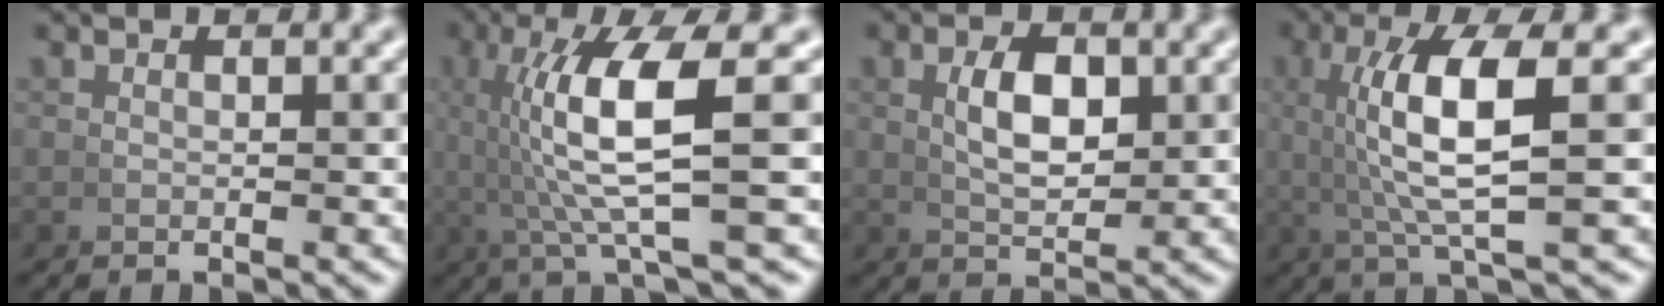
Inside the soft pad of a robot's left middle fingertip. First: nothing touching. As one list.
[{"total": 7.7, "force": [0.9, 1.3, 7.5], "torque": [-0.144, 0.004, 0.019]}, {"total": 4.2, "force": [1.0, 1.9, 3.6], "torque": [-0.057, -0.004, 0.022]}, {"total": 6.6, "force": [1.2, 1.0, 6.4], "torque": [-0.118, 0.003, 0.024]}]